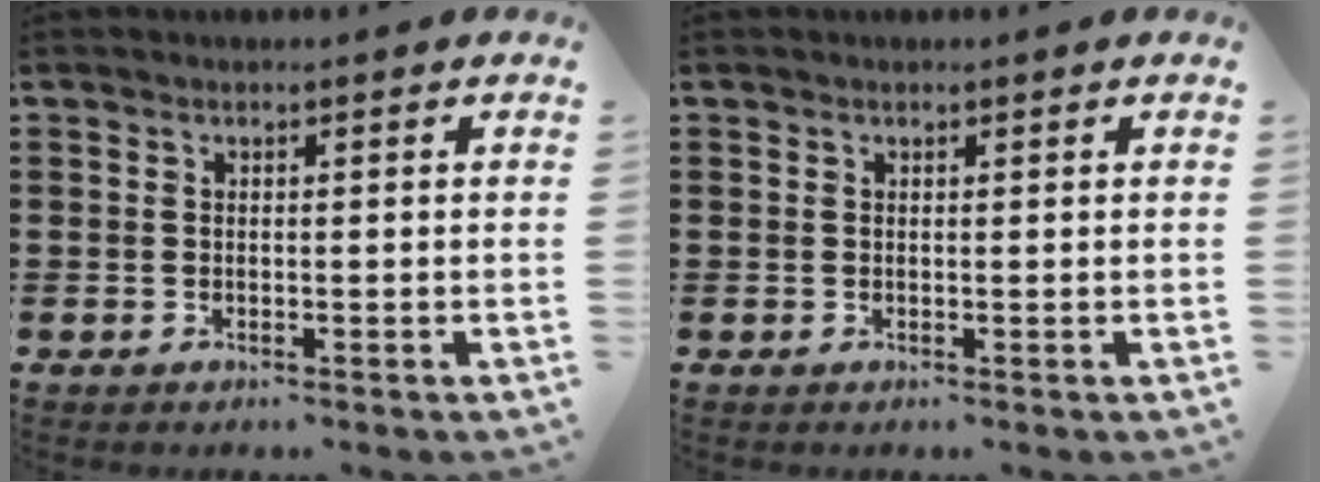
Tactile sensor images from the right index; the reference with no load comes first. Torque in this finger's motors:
{"motor_torque": [-0.26, 0.20, 0.02, -0.01]}